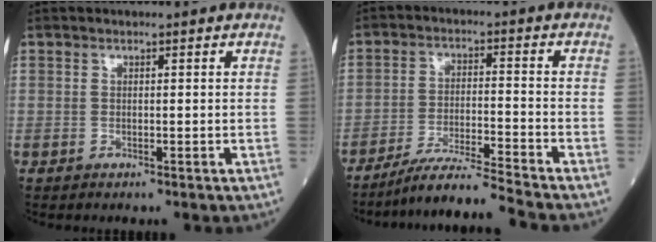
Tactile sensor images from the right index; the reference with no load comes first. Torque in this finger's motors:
{"motor_torque": [-0.24, -0.64, 0.00, 0.01]}